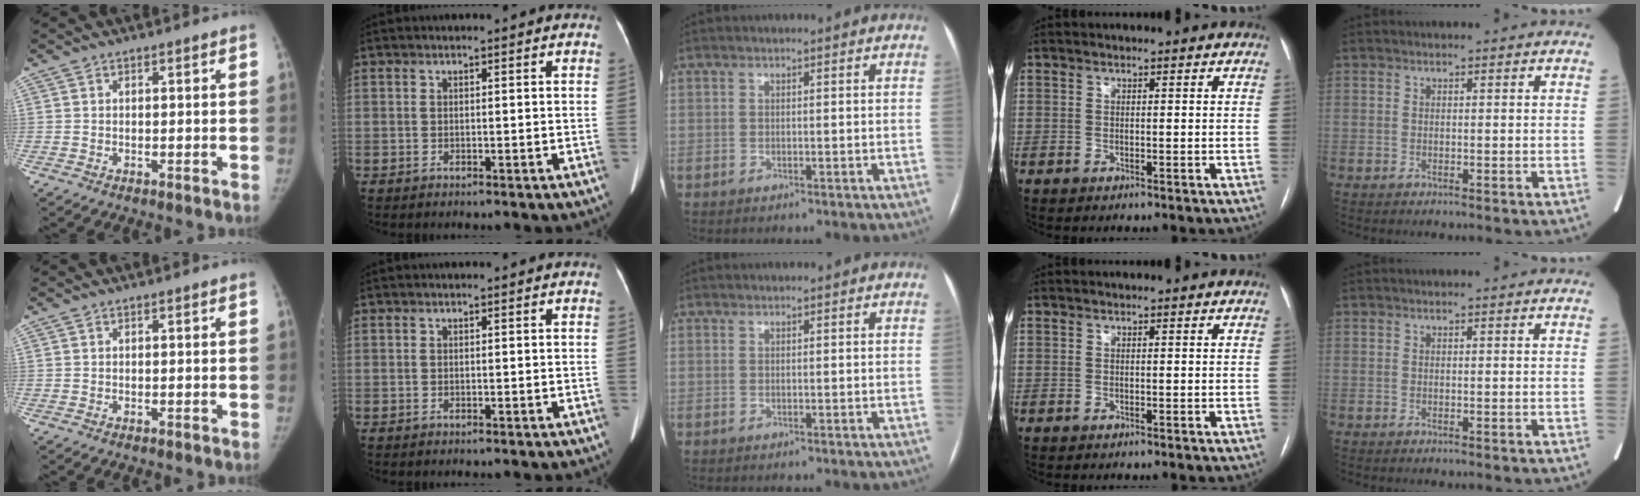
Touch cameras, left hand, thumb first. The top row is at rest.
{}